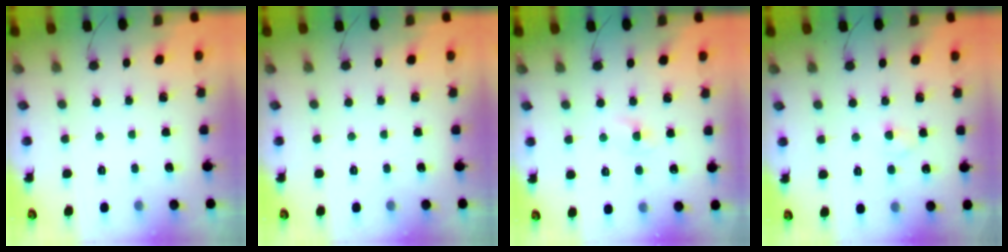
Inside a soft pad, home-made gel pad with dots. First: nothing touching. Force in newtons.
{"total": 0.0}
{"total": 1.0, "press": 0.8, "slide": 0.6}
{"total": 2.2, "press": 2.0, "slide": 0.8}